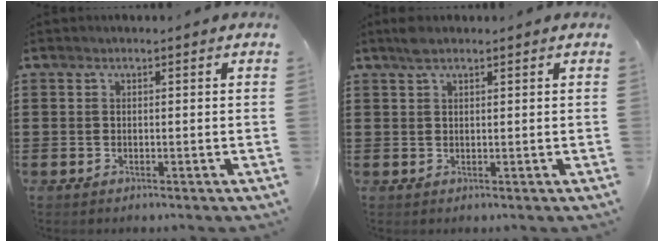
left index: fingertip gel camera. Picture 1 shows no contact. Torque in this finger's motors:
{"motor_torque": [0.11, -0.07, 0.06, 0.03]}